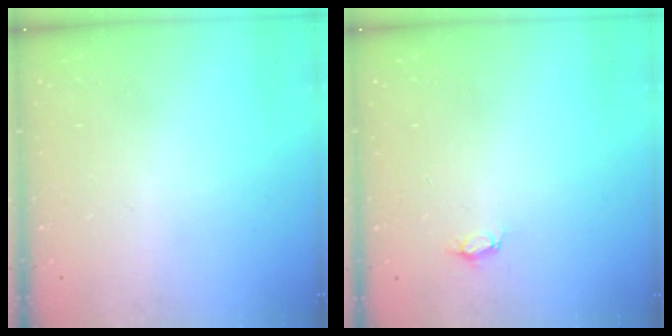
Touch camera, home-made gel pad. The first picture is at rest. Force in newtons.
{"total": 2.8, "press": 2.8, "slide": 0.4}